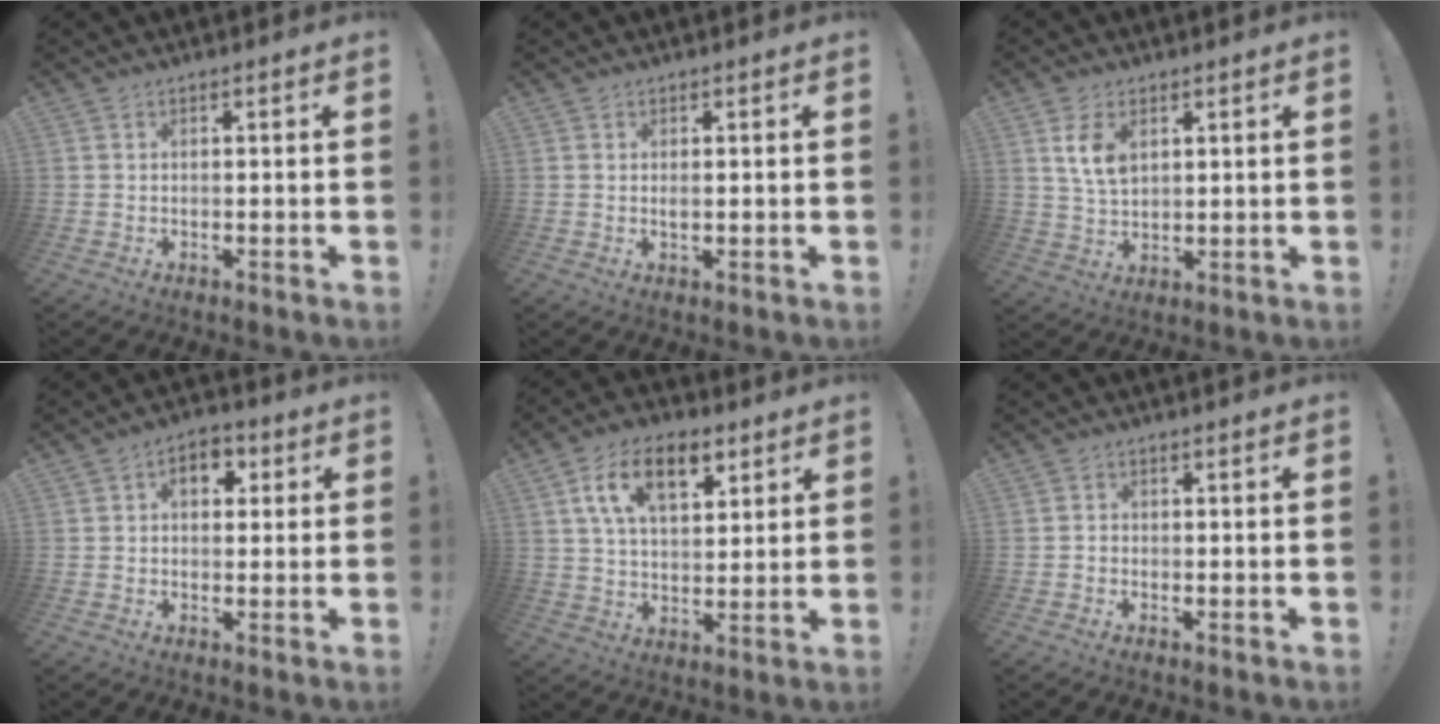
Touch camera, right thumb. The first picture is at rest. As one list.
[{"total": 0.8, "force": [0.4, 0.4, 0.6], "torque": [-0.005, -0.001, 0.005]}, {"total": 7.8, "force": [3.2, 4.9, 5.2], "torque": [-0.082, -0.013, 0.057]}, {"total": 7.0, "force": [1.8, 4.9, 4.7], "torque": [-0.062, 0.005, 0.028]}, {"total": 14.8, "force": [6.5, 8.4, 10.3], "torque": [-0.168, -0.003, 0.117]}, {"total": 1.3, "force": [-0.7, 1.0, 0.3], "torque": [-0.011, 0.008, -0.010]}]